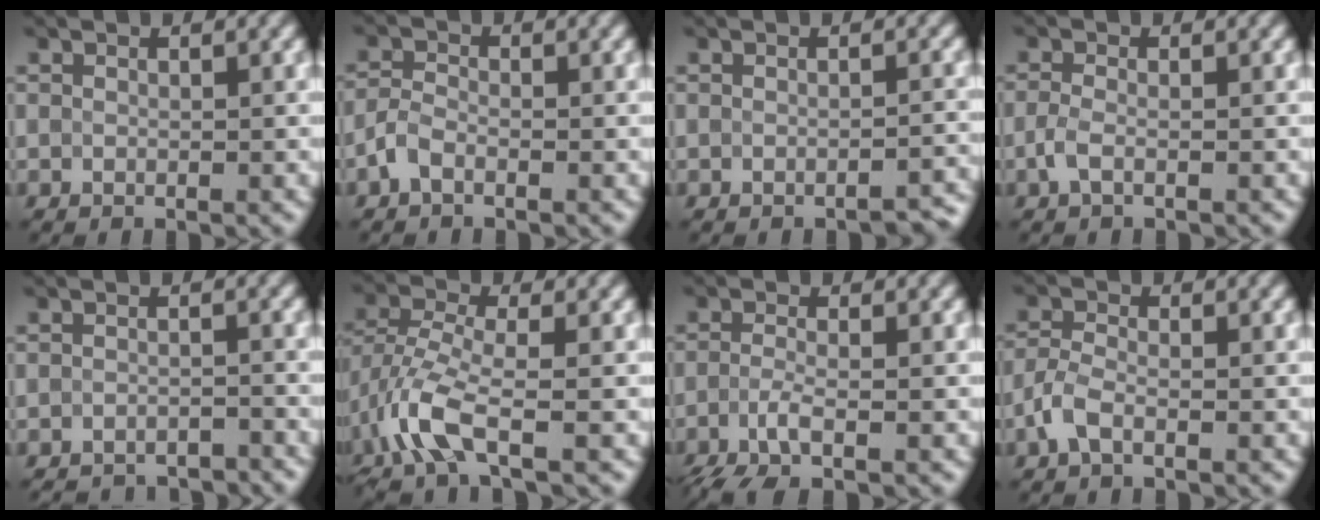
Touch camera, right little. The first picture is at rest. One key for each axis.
{"total": 1.8, "fx": -1.1, "fy": 0.8, "fz": 1.1, "tx": -0.023, "ty": 0.003, "tz": -0.030}
{"total": 1.7, "fx": -1.5, "fy": 0.3, "fz": 0.7, "tx": -0.001, "ty": 0.006, "tz": -0.021}
{"total": 1.5, "fx": -0.7, "fy": 0.6, "fz": 1.2, "tx": -0.030, "ty": 0.000, "tz": -0.019}
{"total": 4.6, "fx": -4.5, "fy": 0.9, "fz": 0.8, "tx": -0.006, "ty": -0.001, "tz": -0.060}
{"total": 5.8, "fx": -2.9, "fy": 1.9, "fz": 4.6, "tx": -0.112, "ty": -0.007, "tz": -0.072}
{"total": 3.3, "fx": -1.8, "fy": 0.8, "fz": 2.6, "tx": -0.058, "ty": -0.011, "tz": -0.046}
{"total": 2.1, "fx": -1.2, "fy": 0.9, "fz": 1.5, "tx": -0.037, "ty": 0.003, "tz": -0.032}